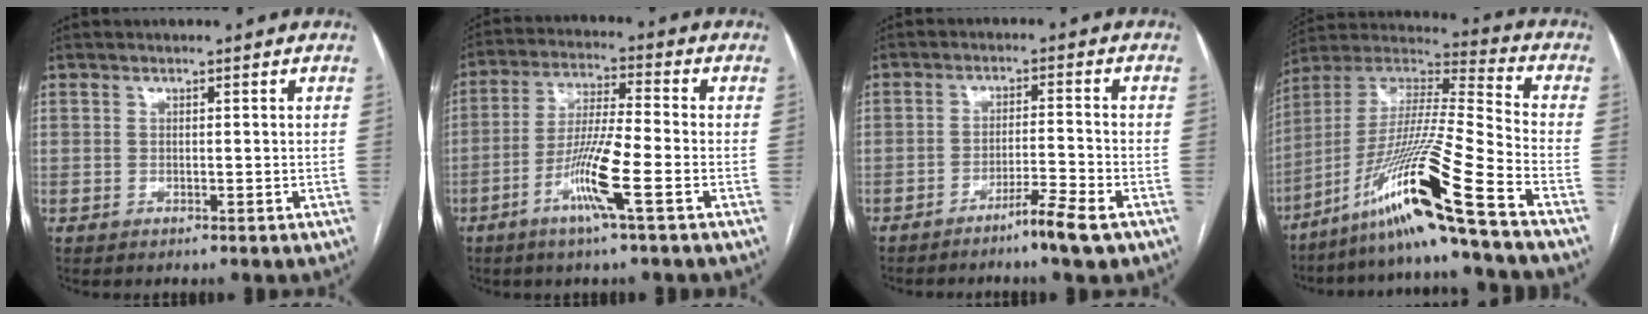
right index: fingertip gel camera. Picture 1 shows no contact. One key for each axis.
{"total": 9.9, "fx": -4.2, "fy": -0.3, "fz": 9.0, "tx": -0.176, "ty": -0.009, "tz": -0.086}
{"total": 5.4, "fx": -3.8, "fy": -0.5, "fz": 3.8, "tx": -0.060, "ty": -0.008, "tz": -0.069}
{"total": 20.0, "fx": -12.0, "fy": -2.4, "fz": 15.8, "tx": -0.329, "ty": -0.019, "tz": -0.225}